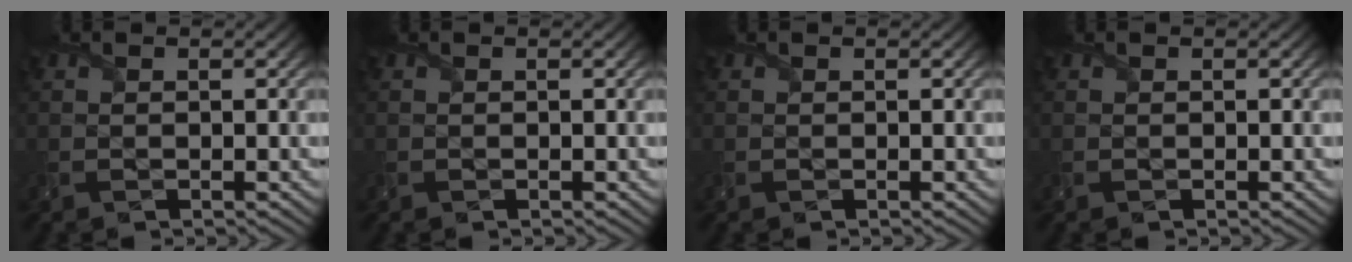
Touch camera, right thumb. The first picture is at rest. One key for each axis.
{"total": 0.0}
{"total": 0.0}
{"total": 0.0}